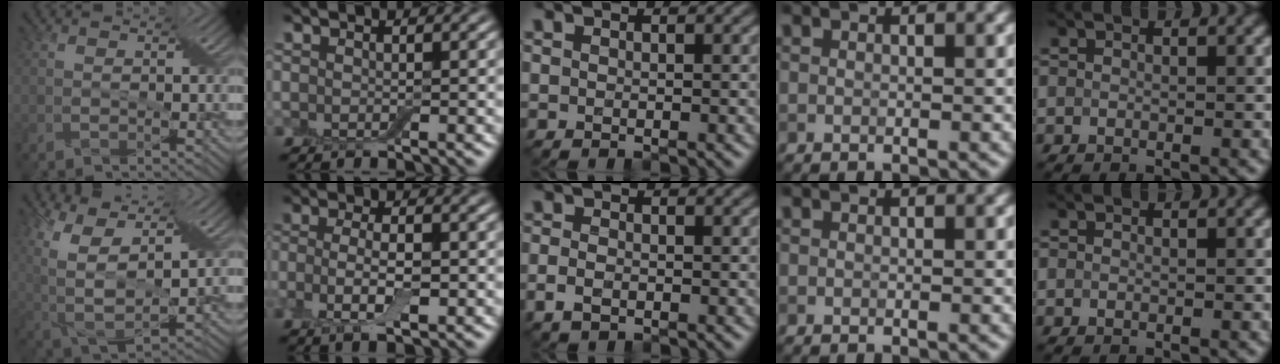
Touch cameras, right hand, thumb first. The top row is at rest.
{"thumb": {"total": 13.0, "force": [4.8, 6.2, 10.4], "torque": [-0.252, 0.010, 0.094]}, "index": {"total": 4.0, "force": [-0.7, 1.5, 3.6], "torque": [-0.077, -0.006, -0.019]}, "middle": {"total": 1.6, "force": [-0.6, 1.0, 1.1], "torque": [-0.024, -0.004, -0.014]}}